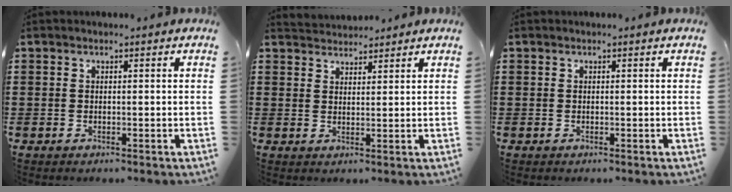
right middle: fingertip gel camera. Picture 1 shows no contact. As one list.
[{"total": 2.6, "force": [2.5, 0.1, -0.6], "torque": [0.003, -0.005, 0.050]}, {"total": 0.0}]